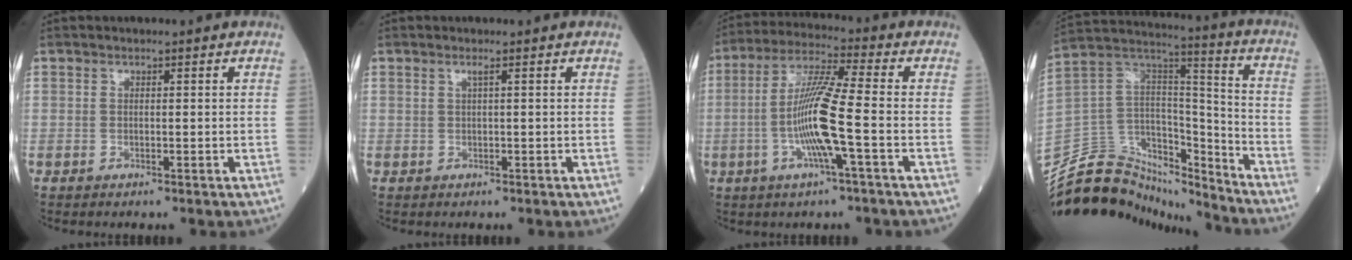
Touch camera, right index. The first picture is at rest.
{"total": 0.7, "force": [0.4, -0.2, 0.6], "torque": [-0.017, 0.002, 0.009]}
{"total": 11.0, "force": [-2.4, -0.2, 10.7], "torque": [-0.211, -0.001, -0.054]}
{"total": 21.9, "force": [-20.6, 6.0, 4.4], "torque": [-0.104, 0.073, -0.339]}